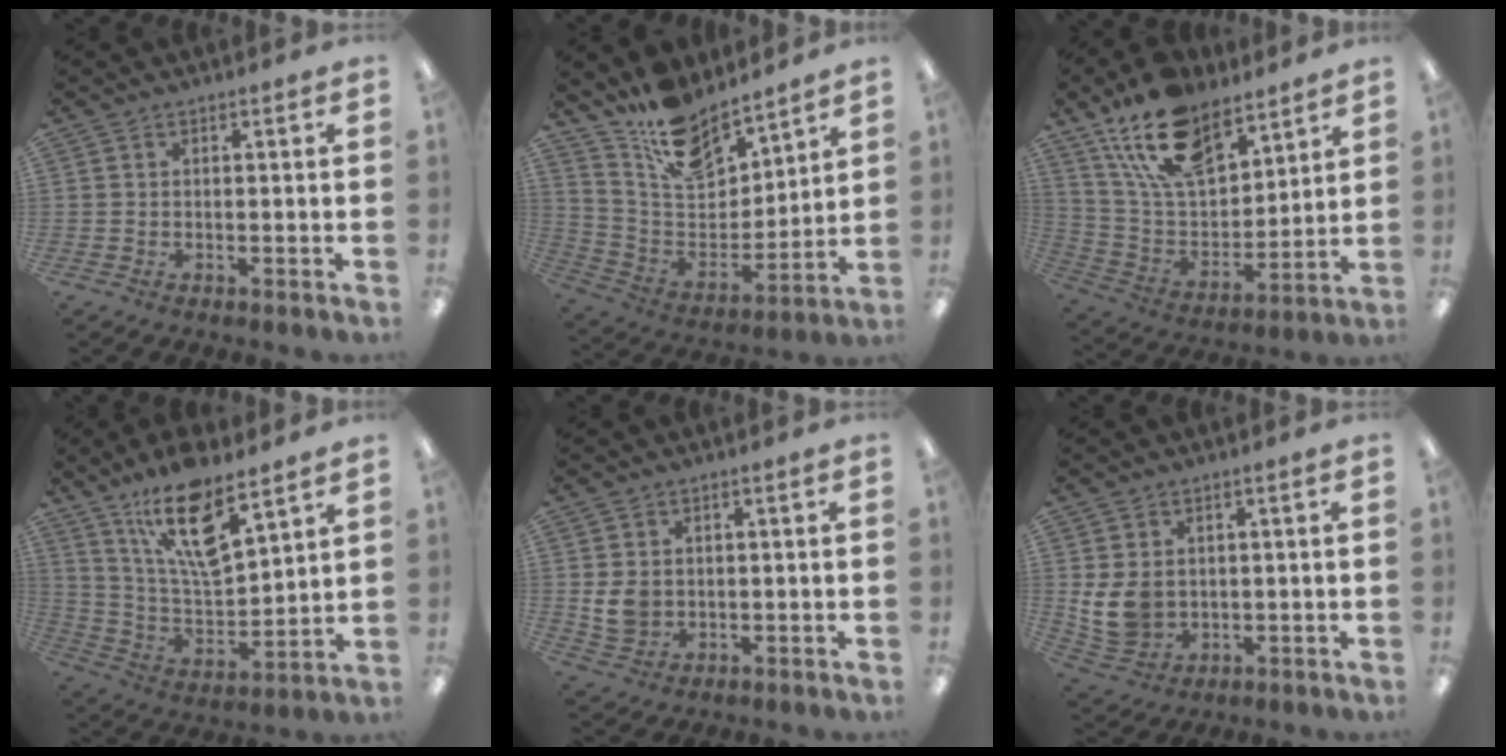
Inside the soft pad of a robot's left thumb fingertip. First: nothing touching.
{"total": 15.0, "force": [12.4, 6.6, 5.1], "torque": [-0.106, -0.089, 0.229]}
{"total": 18.9, "force": [12.9, 9.7, 9.6], "torque": [-0.189, -0.058, 0.237]}
{"total": 17.5, "force": [12.0, 5.5, 11.5], "torque": [-0.217, -0.067, 0.202]}
{"total": 5.2, "force": [0.7, 4.4, 2.6], "torque": [-0.057, 0.002, 0.015]}
{"total": 8.1, "force": [1.3, 6.7, 4.4], "torque": [-0.112, 0.001, 0.027]}